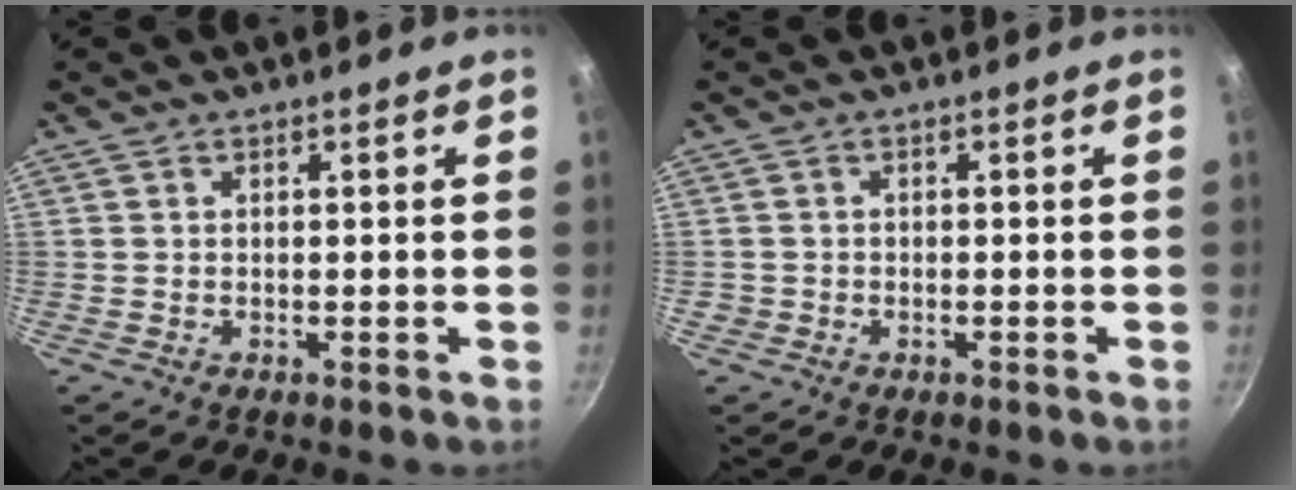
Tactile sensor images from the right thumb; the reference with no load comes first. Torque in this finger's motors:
{"motor_torque": [-0.06, -0.24, 0.05, 0.51, 0.03]}